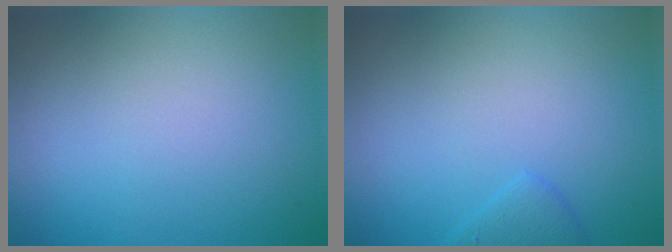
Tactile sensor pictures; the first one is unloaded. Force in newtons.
{"total": 1.2, "press": 1.2, "slide": 0.2}